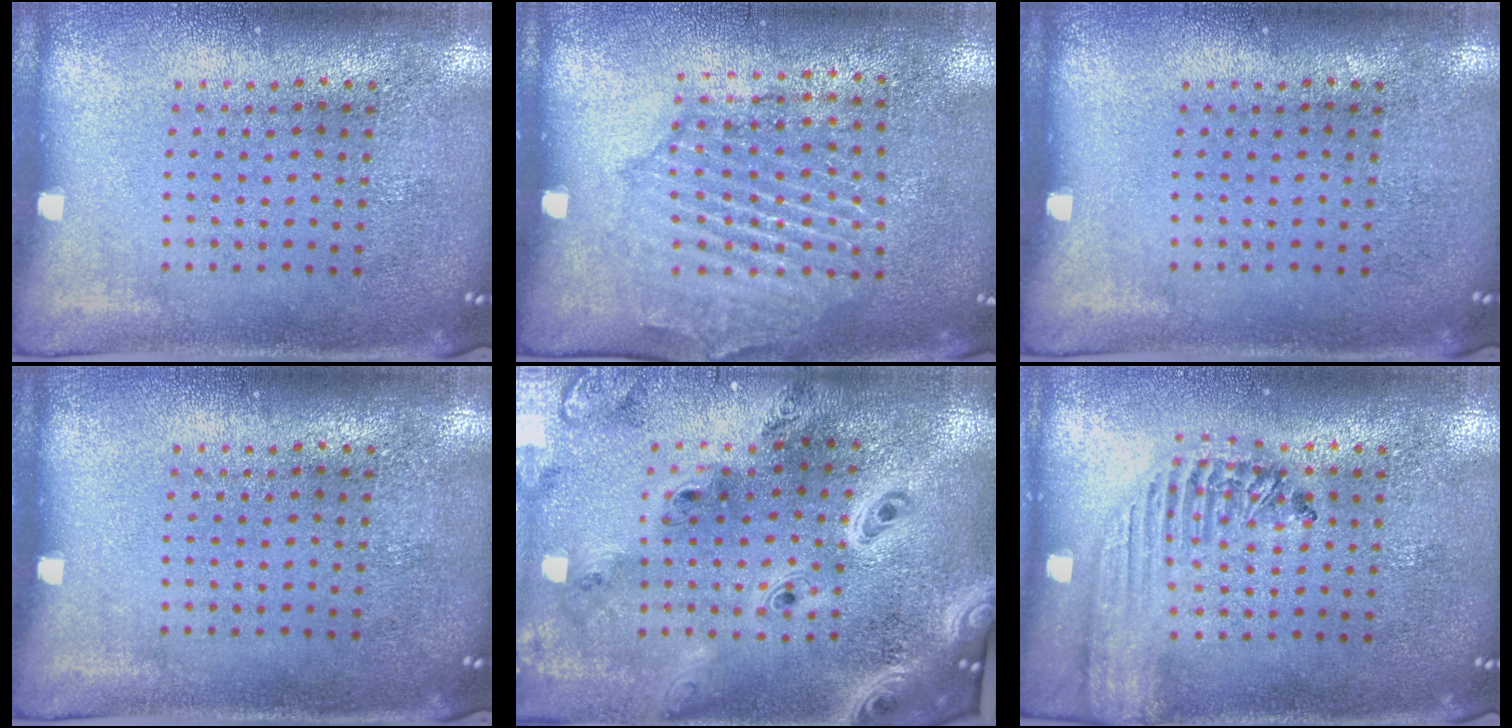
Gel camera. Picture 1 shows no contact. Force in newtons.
{"total": 1.6, "press": 1.6, "slide": 0.3}
{"total": 0.0}
{"total": 0.0}
{"total": 3.8, "press": 2.9, "slide": 2.4}
{"total": 1.8, "press": 1.7, "slide": 0.6}